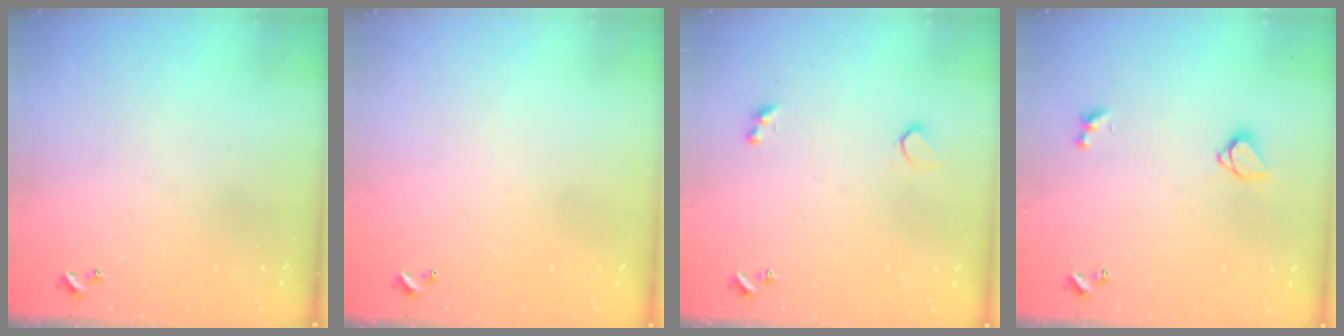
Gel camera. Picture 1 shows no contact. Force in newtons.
{"total": 2.8, "press": 2.8, "slide": 0.1}
{"total": 2.6, "press": 2.2, "slide": 1.2}
{"total": 1.6, "press": 1.5, "slide": 0.3}